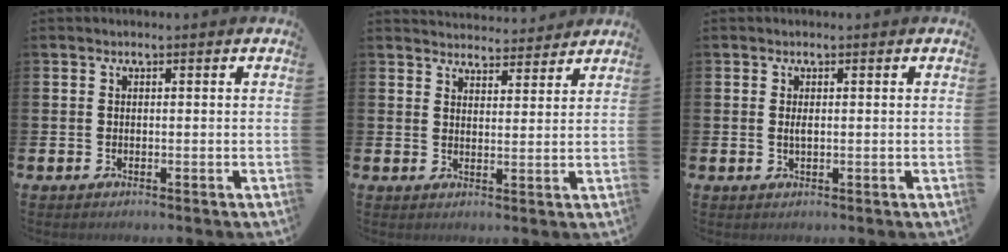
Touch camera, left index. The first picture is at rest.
{"total": 4.0, "force": [3.9, 0.7, -0.2], "torque": [-0.005, -0.023, 0.071]}
{"total": 0.8, "force": [0.1, 0.2, 0.7], "torque": [-0.014, 0.001, 0.002]}